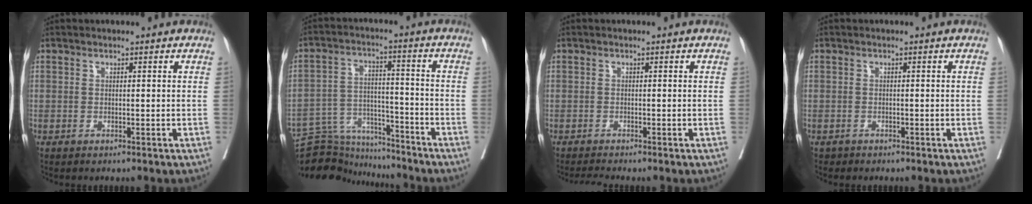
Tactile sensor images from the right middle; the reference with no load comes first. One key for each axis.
{"total": 11.7, "fx": -11.4, "fy": 2.4, "fz": 0.6, "tx": -0.015, "ty": 0.037, "tz": -0.190}
{"total": 1.0, "fx": -1.0, "fy": -0.4, "fz": 0.1, "tx": -0.008, "ty": -0.007, "tz": -0.018}
{"total": 0.9, "fx": -0.7, "fy": 0.4, "fz": 0.1, "tx": -0.011, "ty": -0.001, "tz": -0.016}